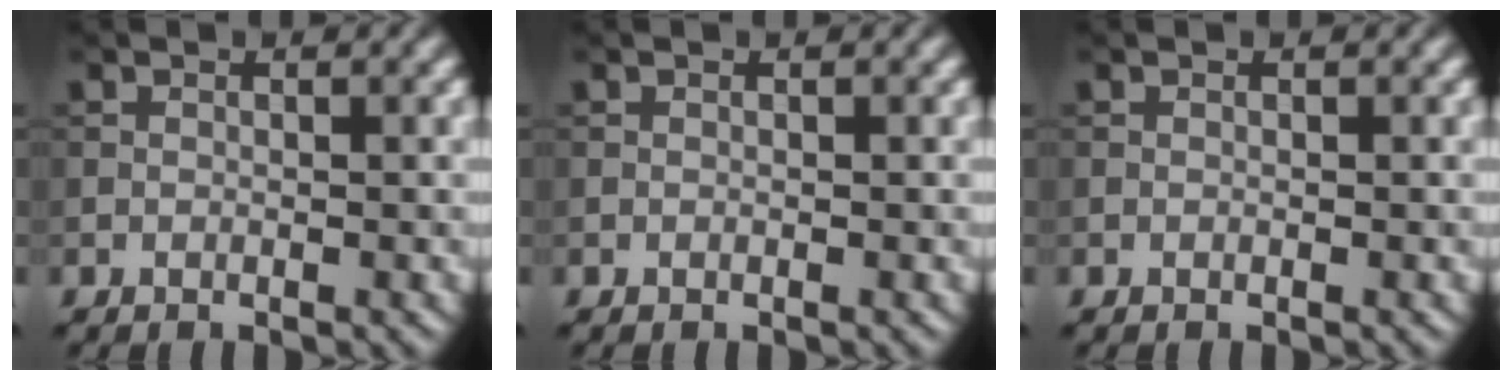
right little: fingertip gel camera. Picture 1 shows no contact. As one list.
[{"total": 0.0}, {"total": 0.0}]